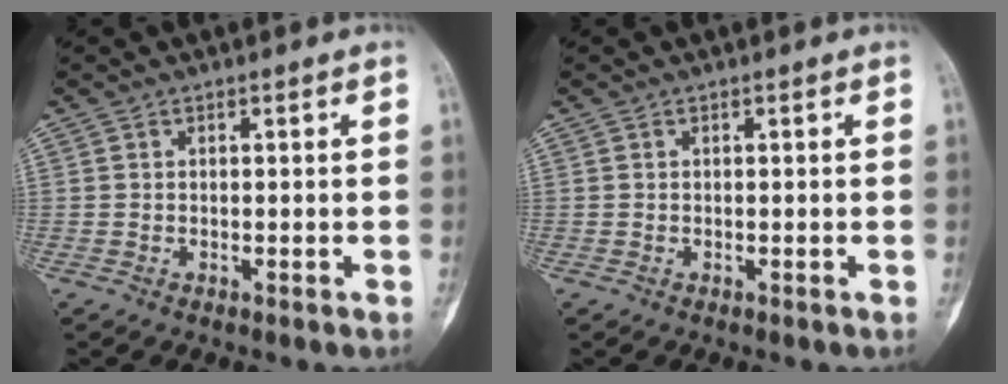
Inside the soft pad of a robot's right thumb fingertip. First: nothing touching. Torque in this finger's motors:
{"motor_torque": [0.00, 0.00, 0.00, 0.00, 0.00]}